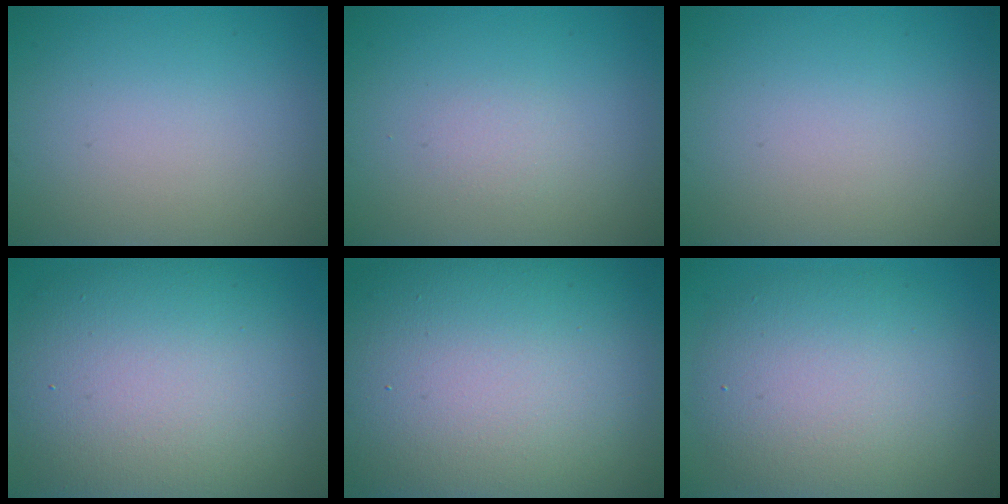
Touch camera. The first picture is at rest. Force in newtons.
{"total": 0.7, "press": 0.7, "slide": 0.1}
{"total": 0.0}
{"total": 12.9, "press": 12.8, "slide": 1.2}
{"total": 19.8, "press": 19.8, "slide": 1.2}
{"total": 8.4, "press": 8.4, "slide": 0.6}